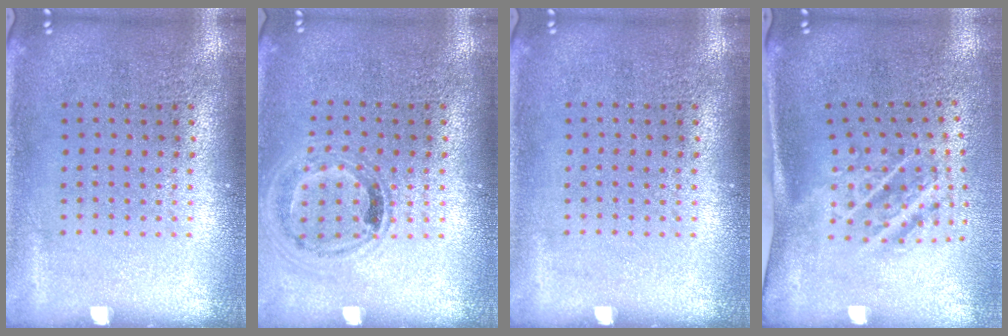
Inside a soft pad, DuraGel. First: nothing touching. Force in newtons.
{"total": 1.0, "press": 1.0, "slide": 0.3}
{"total": 0.0}
{"total": 1.9, "press": 1.2, "slide": 1.5}